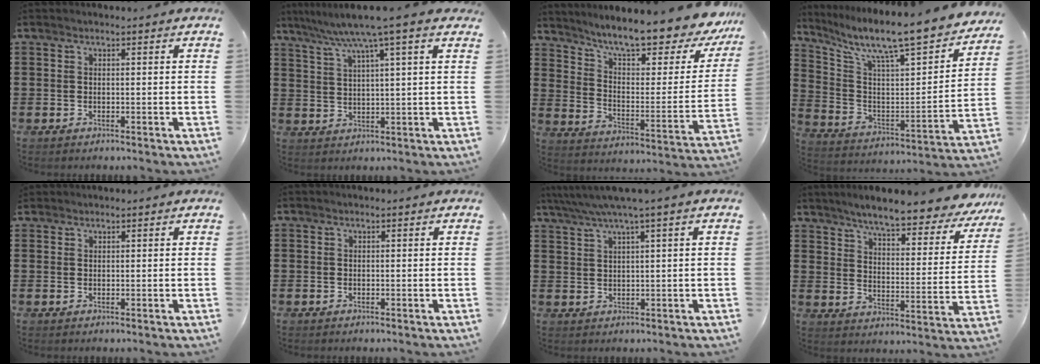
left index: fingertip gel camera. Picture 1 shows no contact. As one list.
[{"total": 6.6, "force": [4.6, -0.6, 4.7], "torque": [-0.104, -0.018, 0.075]}, {"total": 10.9, "force": [9.3, 1.0, 5.6], "torque": [-0.121, -0.068, 0.152]}, {"total": 9.7, "force": [8.4, 0.8, 4.8], "torque": [-0.115, -0.074, 0.131]}, {"total": 0.7, "force": [0.7, 0.3, 0.0], "torque": [-0.003, 0.001, 0.014]}, {"total": 0.0}, {"total": 3.7, "force": [2.0, -0.5, 3.0], "torque": [-0.062, -0.005, 0.033]}, {"total": 6.7, "force": [6.1, 0.1, 2.7], "torque": [-0.074, -0.043, 0.099]}]